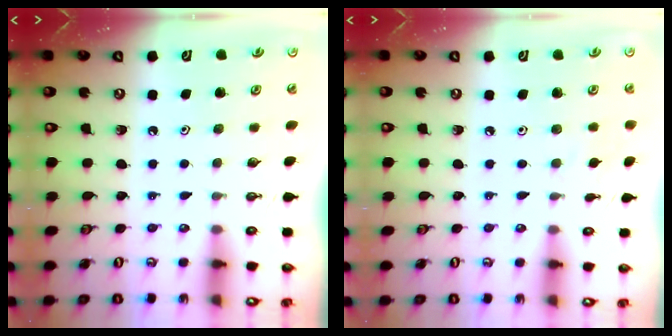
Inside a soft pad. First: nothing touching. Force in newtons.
{"total": 2.6, "press": 2.6, "slide": 0.5}